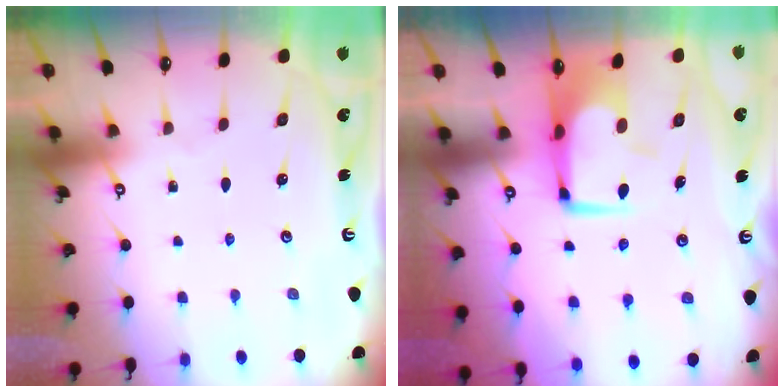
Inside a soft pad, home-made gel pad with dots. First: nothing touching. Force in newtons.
{"total": 6.2, "press": 6.1, "slide": 1.3}